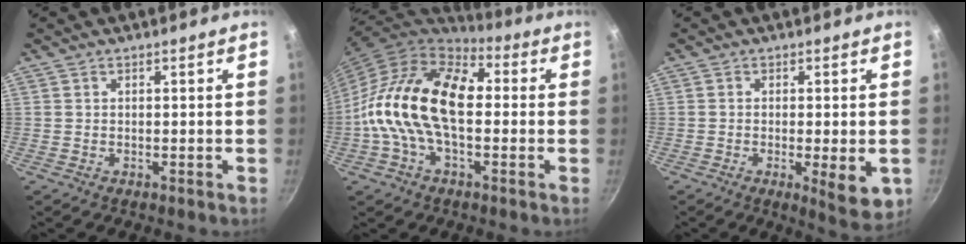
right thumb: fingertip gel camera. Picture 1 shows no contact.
{"total": 20.1, "force": [-0.6, 11.8, 16.2], "torque": [-0.277, 0.037, -0.033]}
{"total": 7.4, "force": [-1.7, 1.9, 6.9], "torque": [-0.095, -0.009, -0.018]}